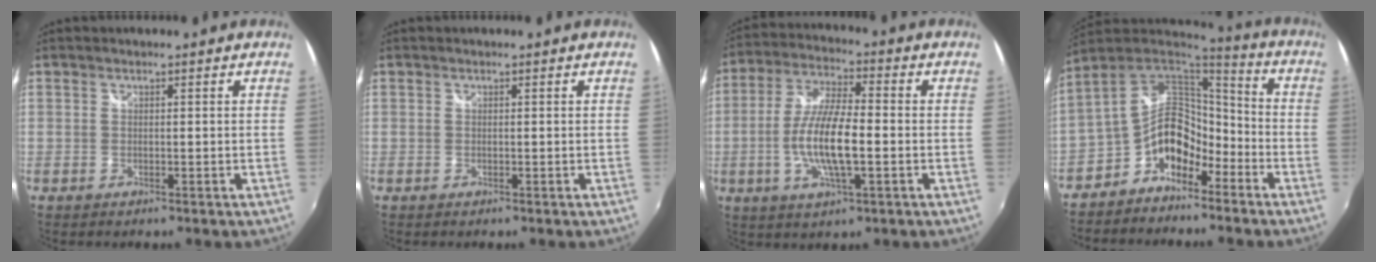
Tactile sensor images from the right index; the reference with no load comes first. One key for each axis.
{"total": 0.0}
{"total": 12.0, "fx": -2.4, "fy": 3.2, "fz": 11.3, "tx": -0.231, "ty": -0.002, "tz": -0.047}
{"total": 11.4, "fx": -6.5, "fy": 7.0, "fz": 6.2, "tx": -0.125, "ty": 0.033, "tz": -0.129}